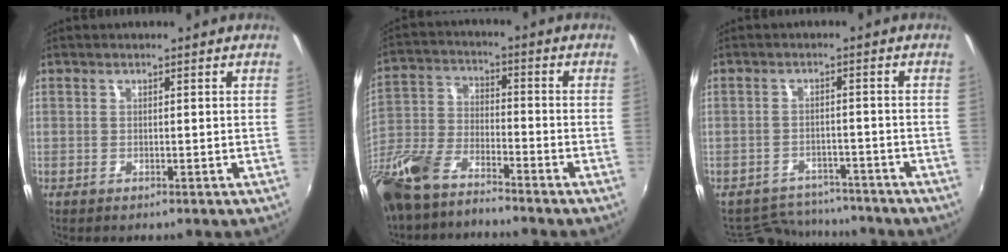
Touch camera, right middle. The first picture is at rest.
{"total": 15.3, "force": [-11.6, 5.5, 8.5], "torque": [-0.201, -0.017, -0.231]}
{"total": 9.7, "force": [-8.9, 3.5, 1.6], "torque": [-0.048, 0.015, -0.125]}